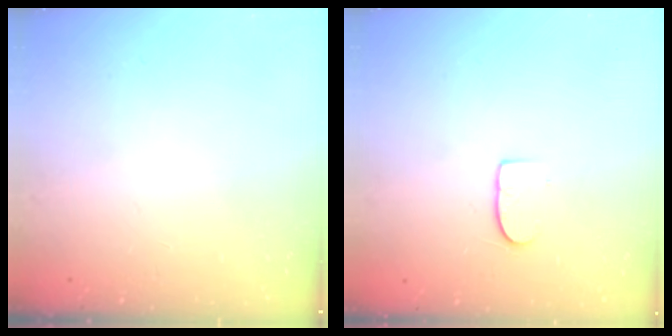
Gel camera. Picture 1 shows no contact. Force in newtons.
{"total": 6.6, "press": 6.6, "slide": 0.7}